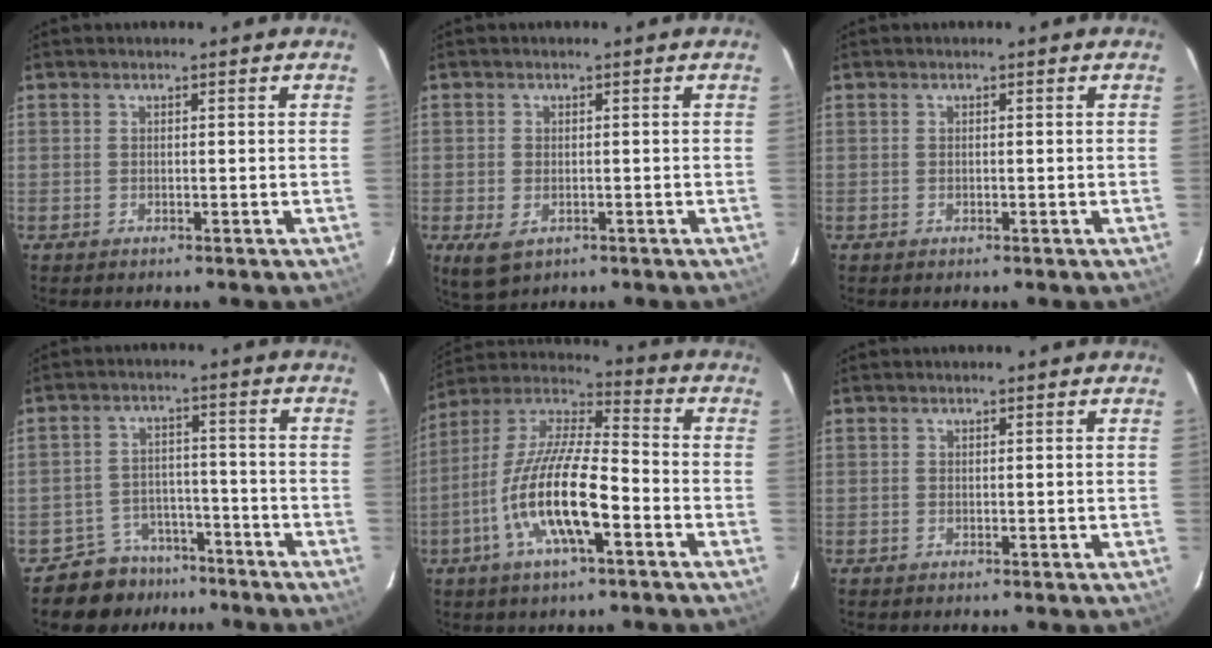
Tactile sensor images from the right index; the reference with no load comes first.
{"total": 5.7, "force": [-2.1, 3.7, 3.9], "torque": [-0.082, -0.014, -0.030]}
{"total": 0.0}
{"total": 7.9, "force": [-6.3, 4.7, 0.5], "torque": [-0.023, 0.025, -0.091]}
{"total": 16.7, "force": [-6.3, 4.3, 14.9], "torque": [-0.295, -0.009, -0.127]}
{"total": 0.0}